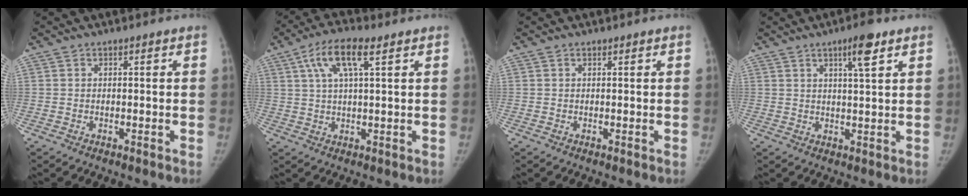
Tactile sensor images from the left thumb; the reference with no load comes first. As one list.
[{"total": 8.6, "force": [3.8, 2.3, 7.4], "torque": [-0.151, 0.008, 0.071]}, {"total": 0.0}, {"total": 5.8, "force": [3.3, 0.6, 4.7], "torque": [-0.075, -0.016, 0.054]}]